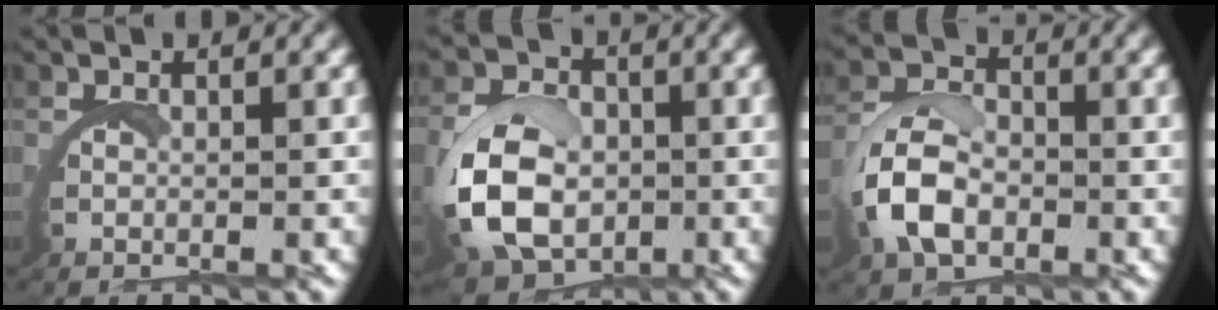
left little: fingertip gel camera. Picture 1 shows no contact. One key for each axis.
{"total": 7.4, "fx": -0.8, "fy": 5.7, "fz": 4.5, "tx": -0.118, "ty": -0.032, "tz": -0.003}
{"total": 3.9, "fx": -0.5, "fy": 2.7, "fz": 2.7, "tx": -0.061, "ty": 0.001, "tz": -0.012}